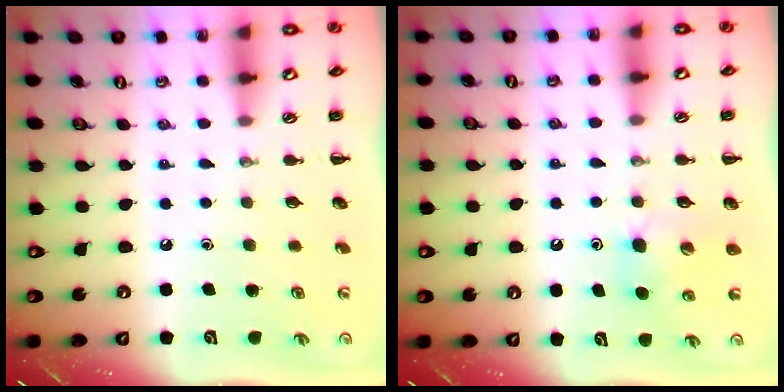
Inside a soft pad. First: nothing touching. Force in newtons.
{"total": 5.3, "press": 5.1, "slide": 1.3}